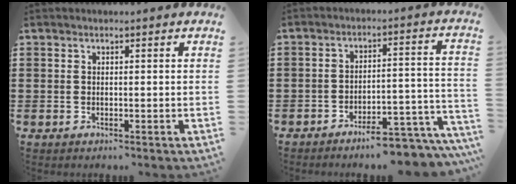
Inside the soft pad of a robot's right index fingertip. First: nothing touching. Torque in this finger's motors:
{"motor_torque": [1.09, 1.05, 0.93, 0.05]}